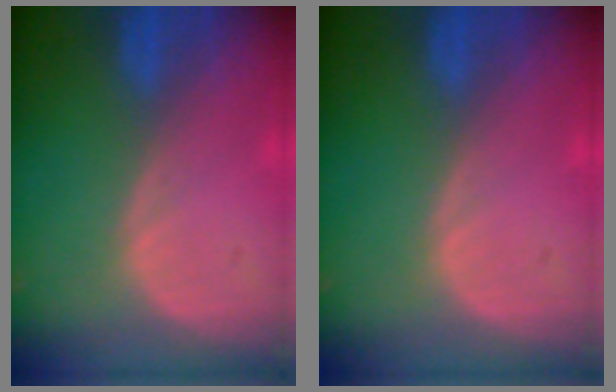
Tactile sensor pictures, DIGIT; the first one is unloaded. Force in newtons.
{"total": 0.0}